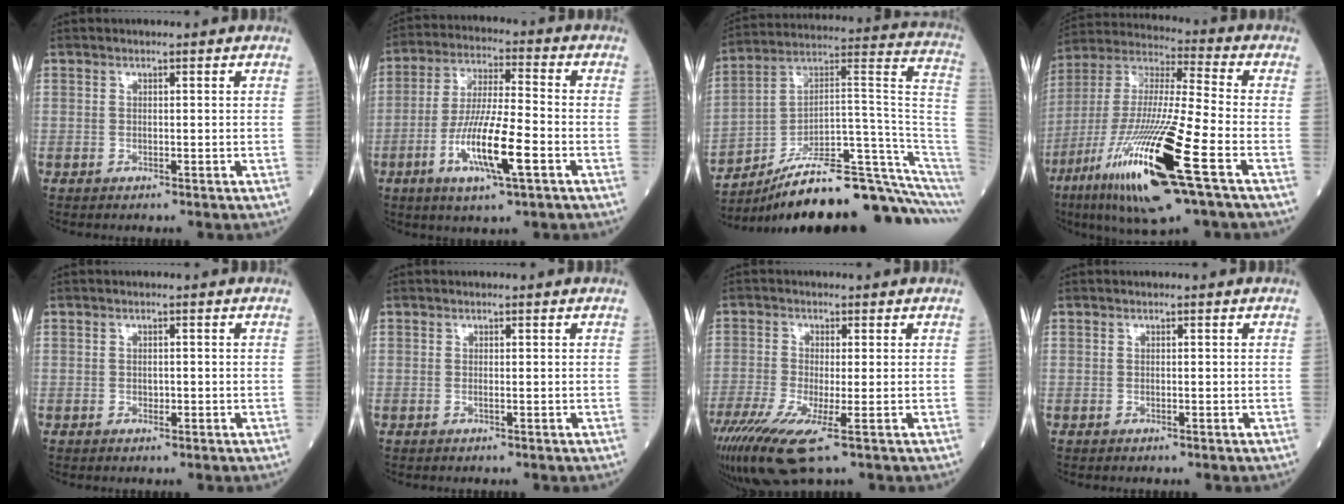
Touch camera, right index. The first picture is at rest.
{"total": 12.1, "force": [-4.5, 1.2, 11.2], "torque": [-0.212, -0.013, -0.083]}
{"total": 24.0, "force": [-17.0, 1.6, 16.8], "torque": [-0.150, 0.061, -0.262]}
{"total": 22.6, "force": [-10.0, 1.7, 20.2], "torque": [-0.413, -0.048, -0.186]}
{"total": 1.0, "force": [-0.5, 0.5, 0.8], "torque": [-0.011, 0.000, -0.006]}
{"total": 0.0}
{"total": 11.5, "force": [-6.0, 2.3, 9.5], "torque": [-0.195, -0.032, -0.106]}
{"total": 0.0}